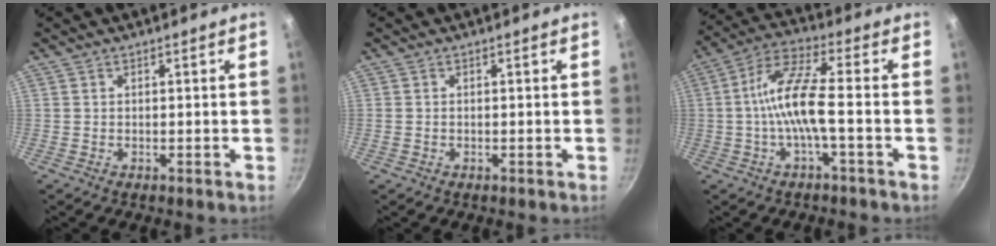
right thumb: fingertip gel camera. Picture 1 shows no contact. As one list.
[{"total": 0.7, "force": [-0.2, 0.6, 0.4], "torque": [-0.008, 0.001, -0.003]}, {"total": 10.4, "force": [-2.0, 2.4, 9.9], "torque": [-0.207, 0.034, -0.047]}]